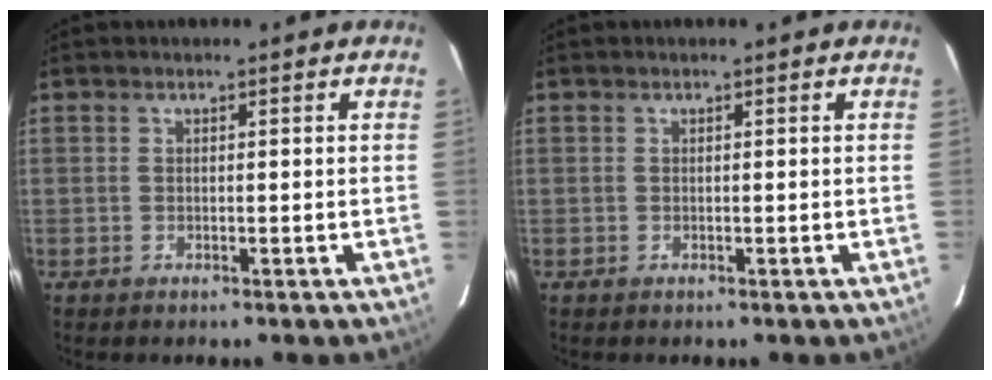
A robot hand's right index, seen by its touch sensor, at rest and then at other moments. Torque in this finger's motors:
{"motor_torque": [0.00, 0.00, 0.00, 0.01]}